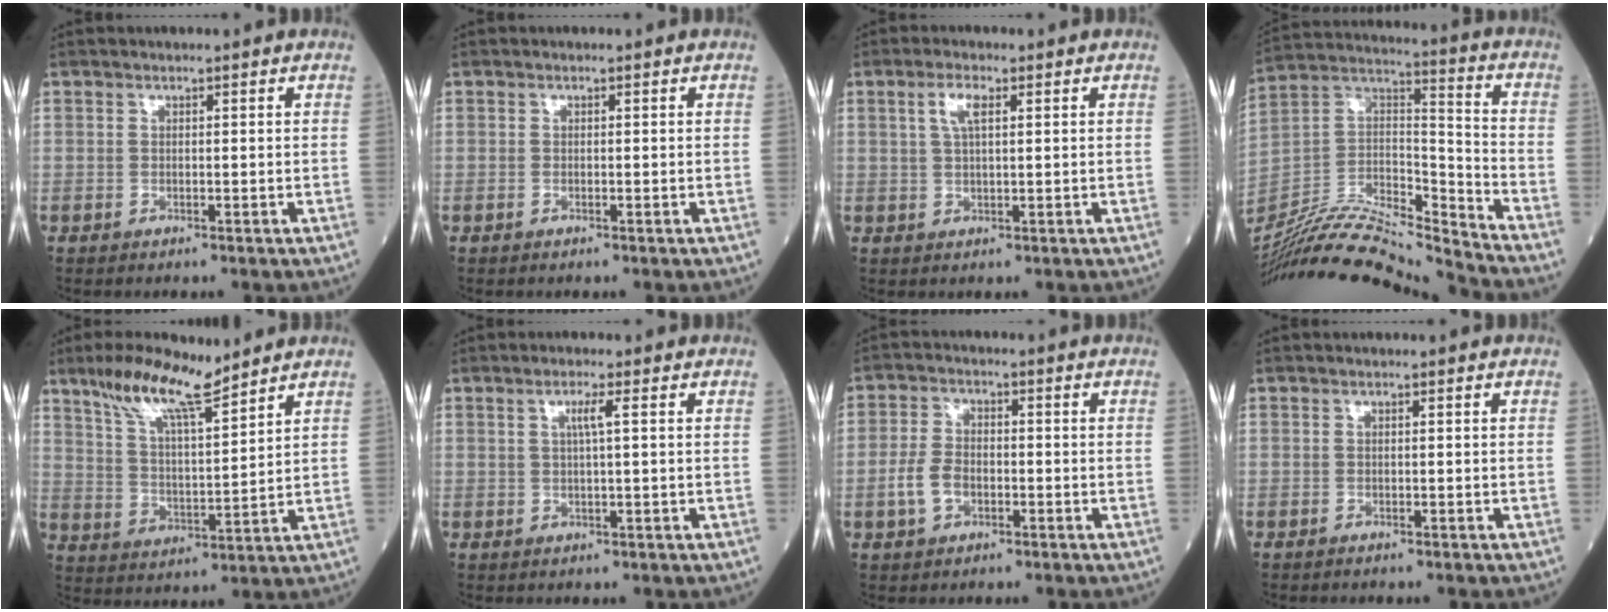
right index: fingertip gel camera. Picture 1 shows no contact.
{"total": 0.0}
{"total": 3.4, "force": [1.3, 0.9, 3.0], "torque": [-0.063, 0.006, 0.027]}
{"total": 22.7, "force": [-21.5, 0.8, 7.2], "torque": [-0.158, 0.018, -0.374]}
{"total": 10.7, "force": [8.1, 1.6, 6.8], "torque": [-0.132, 0.003, 0.151]}
{"total": 2.2, "force": [0.6, -0.3, 2.1], "torque": [-0.042, 0.001, 0.010]}
{"total": 4.9, "force": [-1.7, 3.1, 3.4], "torque": [-0.082, 0.008, -0.034]}
{"total": 0.6, "force": [-0.5, 0.1, 0.2], "torque": [-0.004, -0.001, -0.010]}